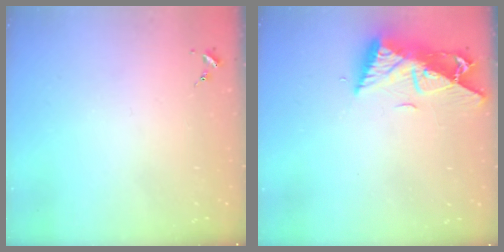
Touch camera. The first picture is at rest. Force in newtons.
{"total": 10.2, "press": 10.1, "slide": 1.1}